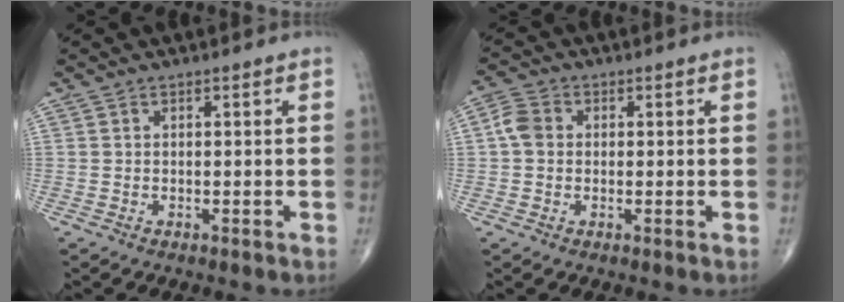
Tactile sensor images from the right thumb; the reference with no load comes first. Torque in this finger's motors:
{"motor_torque": [-0.34, 0.39, 0.15, 0.08, 0.08]}